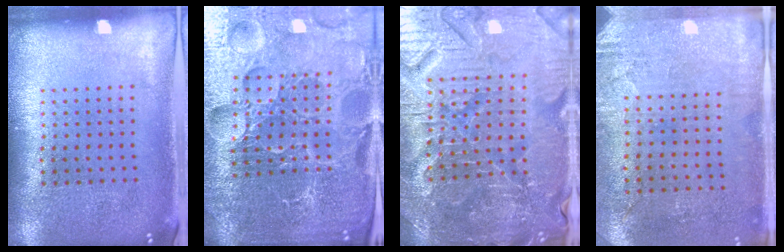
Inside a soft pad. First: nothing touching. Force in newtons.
{"total": 5.5, "press": 5.2, "slide": 1.8}
{"total": 4.8, "press": 4.6, "slide": 1.2}
{"total": 2.8, "press": 2.4, "slide": 1.6}